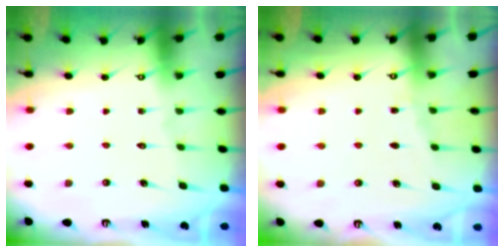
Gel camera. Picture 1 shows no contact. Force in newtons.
{"total": 2.9, "press": 2.9, "slide": 0.4}